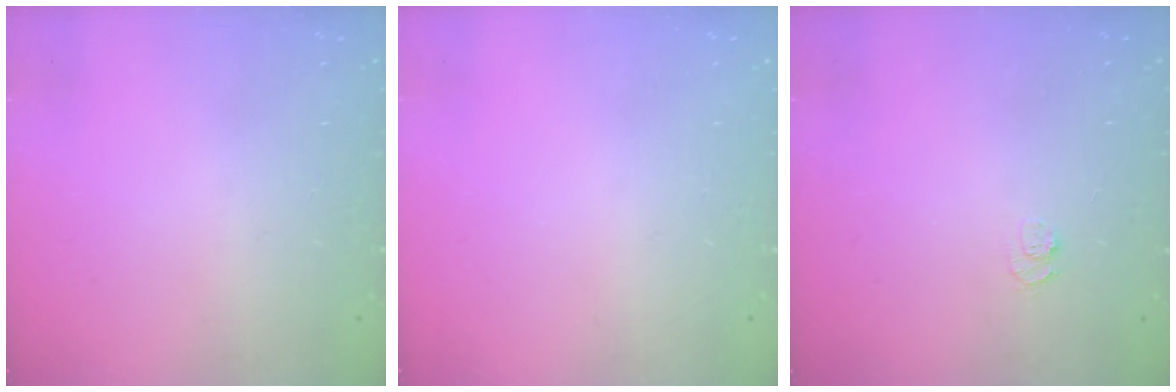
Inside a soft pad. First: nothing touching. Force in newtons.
{"total": 0.0}
{"total": 4.9, "press": 4.9, "slide": 0.6}